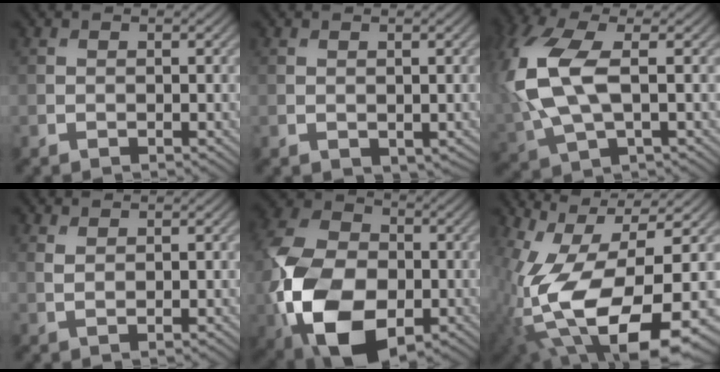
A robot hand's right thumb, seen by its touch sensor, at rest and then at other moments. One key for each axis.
{"total": 0.8, "fx": 0.1, "fy": 0.6, "fz": 0.5, "tx": -0.009, "ty": -0.007, "tz": 0.008}
{"total": 11.9, "fx": 1.3, "fy": 6.0, "fz": 10.2, "tx": -0.272, "ty": 0.001, "tz": 0.025}
{"total": 1.5, "fx": 1.1, "fy": 0.2, "fz": 0.9, "tx": -0.025, "ty": -0.001, "tz": 0.026}
{"total": 17.0, "fx": -4.6, "fy": 11.1, "fz": 12.1, "tx": -0.281, "ty": -0.039, "tz": -0.086}
{"total": 18.8, "fx": -5.6, "fy": 8.6, "fz": 15.8, "tx": -0.330, "ty": -0.047, "tz": -0.081}